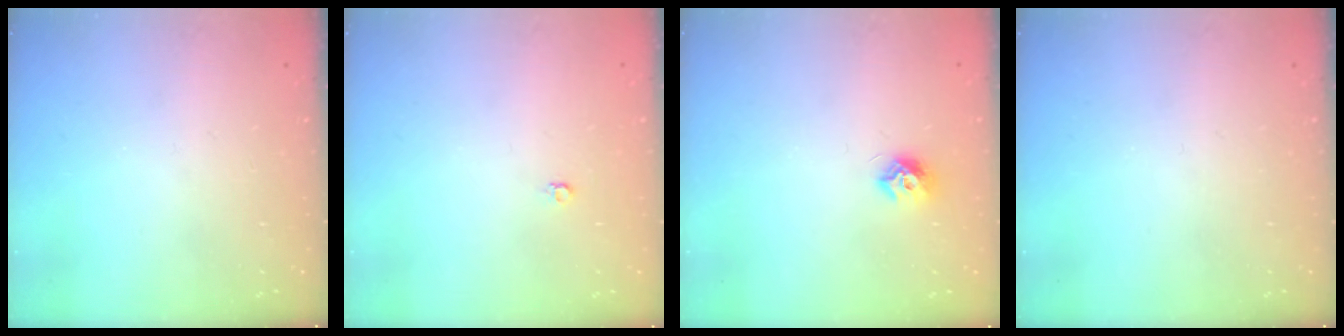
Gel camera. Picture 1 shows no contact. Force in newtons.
{"total": 3.5, "press": 3.4, "slide": 0.3}
{"total": 7.3, "press": 7.2, "slide": 0.3}
{"total": 0.0}